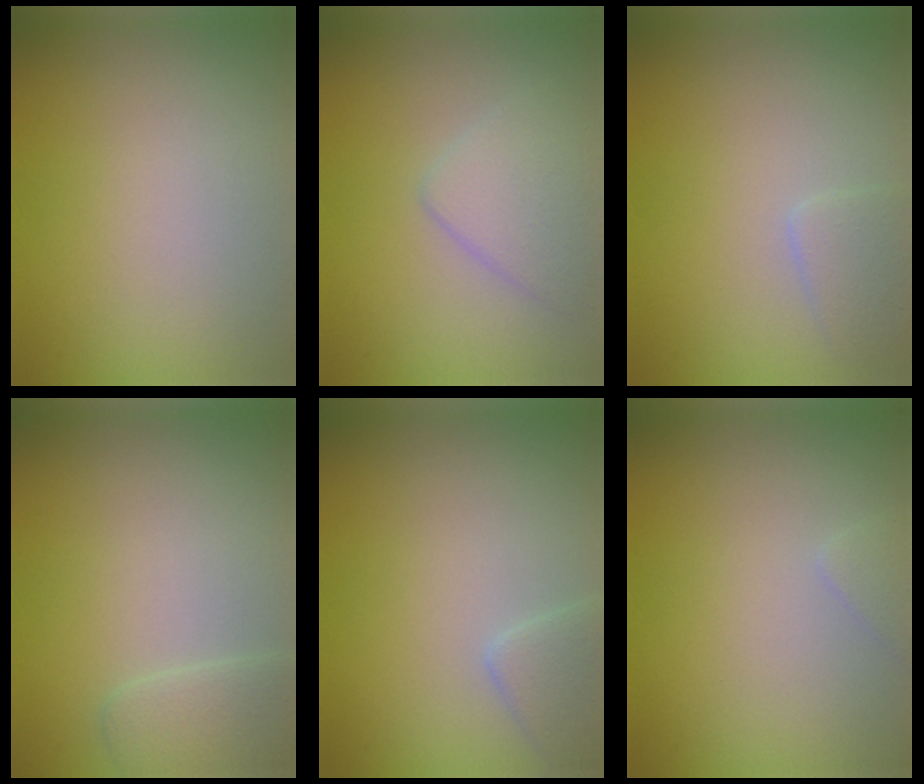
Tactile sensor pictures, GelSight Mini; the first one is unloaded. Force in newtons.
{"total": 2.7, "press": 2.7, "slide": 0.2}
{"total": 1.7, "press": 1.7, "slide": 0.1}
{"total": 2.1, "press": 2.1, "slide": 0.1}
{"total": 2.3, "press": 2.3, "slide": 0.2}
{"total": 0.8, "press": 0.8, "slide": 0.0}